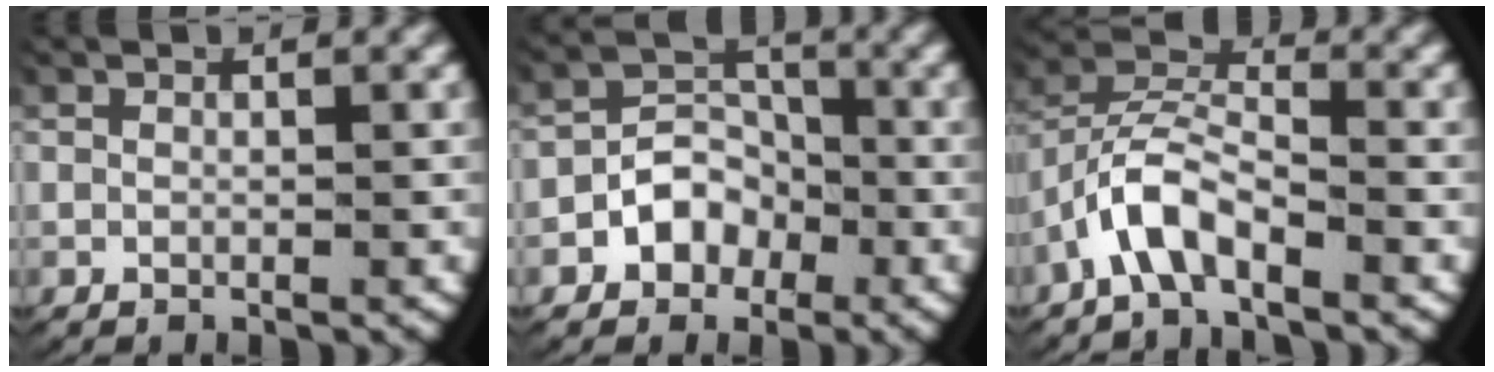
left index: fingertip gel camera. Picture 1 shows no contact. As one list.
[{"total": 5.3, "force": [-1.6, 4.6, 2.1], "torque": [-0.053, -0.008, -0.030]}, {"total": 4.0, "force": [-1.4, 2.5, 2.8], "torque": [-0.063, -0.003, -0.035]}]